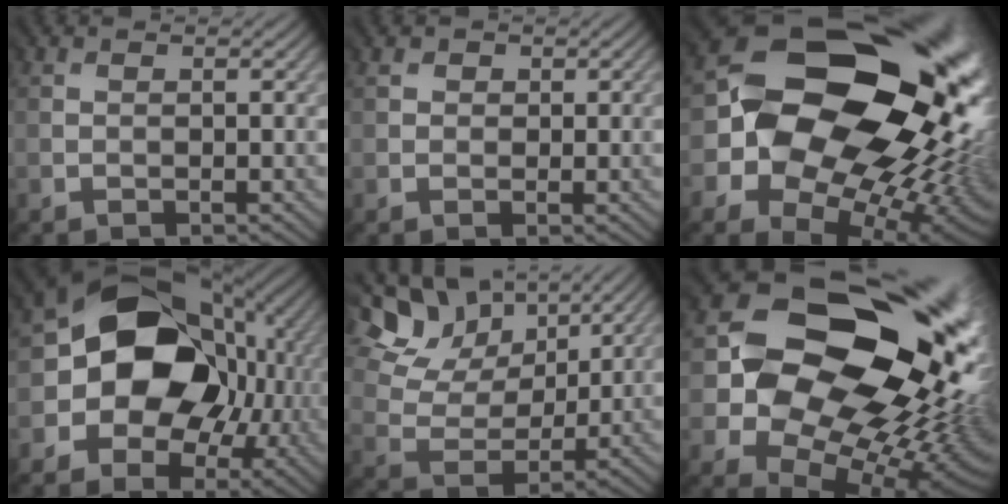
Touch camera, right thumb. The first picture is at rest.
{"total": 1.4, "force": [1.0, 1.0, 0.1], "torque": [-0.005, 0.003, 0.013]}
{"total": 20.6, "force": [2.0, 15.8, 13.0], "torque": [-0.229, -0.043, 0.049]}
{"total": 16.7, "force": [-0.1, 13.9, 9.3], "torque": [-0.146, -0.024, -0.011]}
{"total": 14.3, "force": [8.8, 8.4, 7.5], "torque": [-0.192, 0.037, 0.143]}
{"total": 18.6, "force": [3.4, 13.8, 11.9], "torque": [-0.205, -0.026, 0.086]}